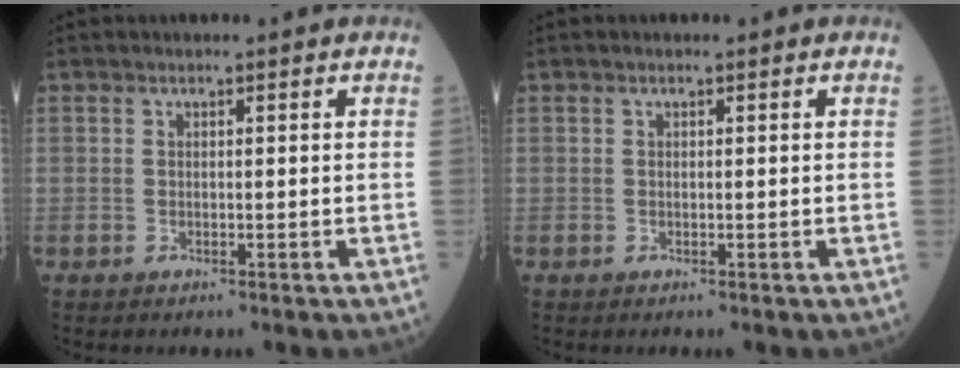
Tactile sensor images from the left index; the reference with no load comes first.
{"total": 0.0}